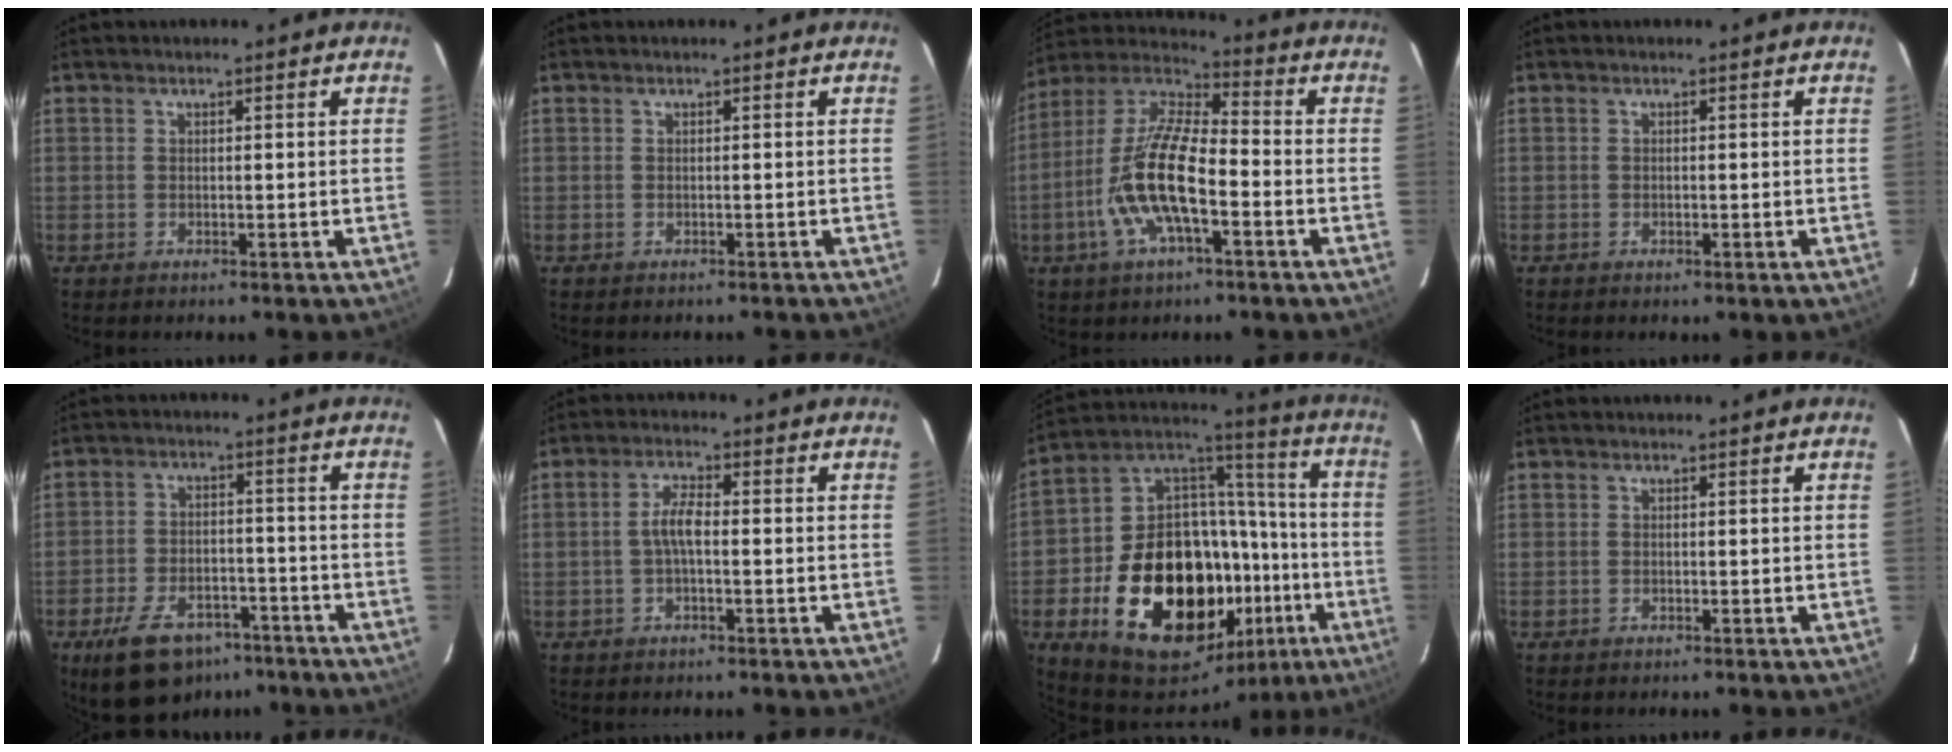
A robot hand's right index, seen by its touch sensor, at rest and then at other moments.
{"total": 0.6, "force": [-0.5, 0.4, 0.0], "torque": [-0.002, 0.003, -0.003]}
{"total": 15.4, "force": [-4.9, 4.9, 13.8], "torque": [-0.278, -0.002, -0.100]}
{"total": 0.6, "force": [-0.3, 0.3, 0.4], "torque": [-0.006, -0.001, -0.006]}
{"total": 13.8, "force": [-9.0, 7.5, 7.2], "torque": [-0.160, 0.004, -0.138]}
{"total": 3.7, "force": [-0.5, 1.1, 3.5], "torque": [-0.073, 0.010, -0.011]}
{"total": 33.6, "force": [-12.1, 21.5, 22.8], "torque": [-0.398, 0.041, -0.164]}
{"total": 0.0}